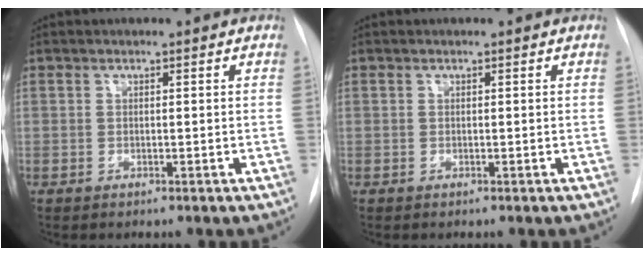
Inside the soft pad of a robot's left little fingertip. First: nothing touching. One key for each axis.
{"total": 0.0}